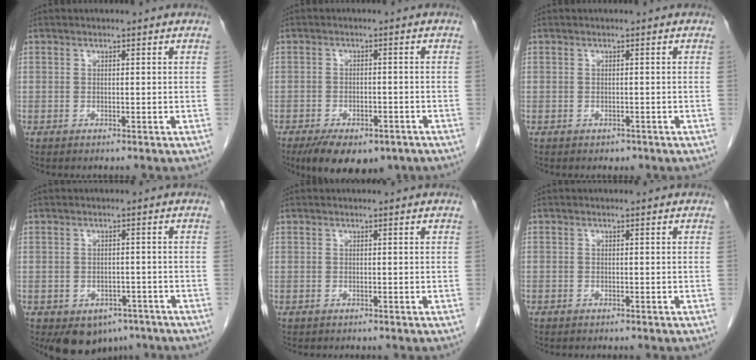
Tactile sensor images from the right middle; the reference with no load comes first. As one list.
[{"total": 10.7, "force": [-7.5, 4.8, 6.0], "torque": [-0.086, -0.005, -0.108]}, {"total": 0.9, "force": [-0.6, 0.6, 0.2], "torque": [-0.005, 0.001, -0.006]}, {"total": 6.9, "force": [-4.5, 4.5, 2.7], "torque": [-0.030, 0.005, -0.055]}, {"total": 0.0}, {"total": 0.5, "force": [-0.4, 0.3, 0.0], "torque": [-0.008, 0.002, -0.008]}]